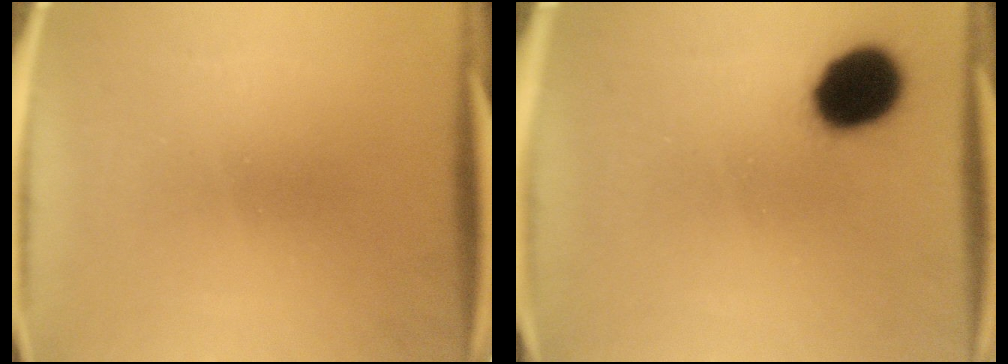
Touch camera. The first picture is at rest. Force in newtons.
{"total": 13.0}